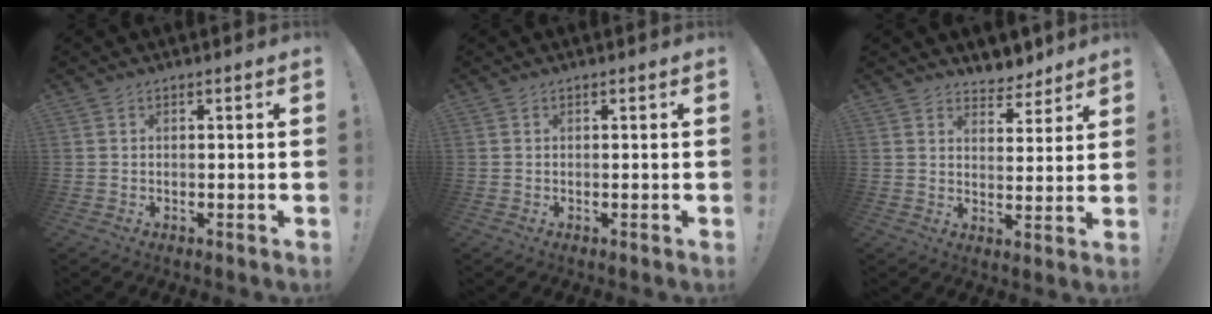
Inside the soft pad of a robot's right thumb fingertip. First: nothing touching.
{"total": 0.0}
{"total": 6.3, "force": [5.8, 2.4, 0.8], "torque": [0.002, -0.049, 0.104]}